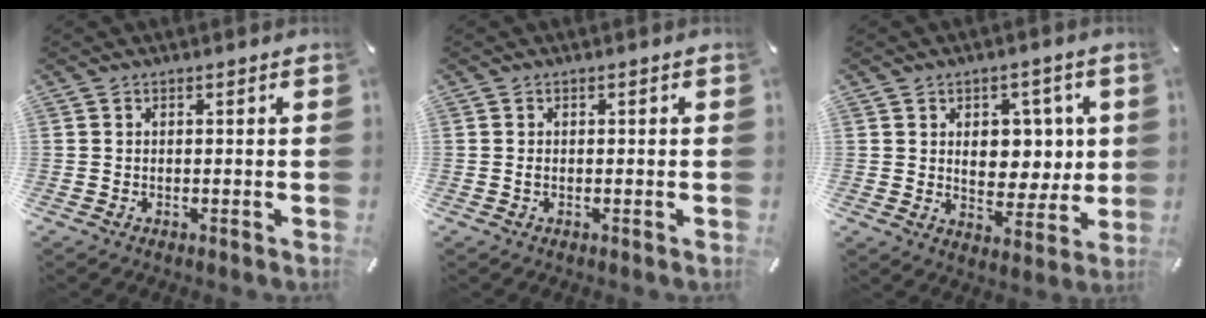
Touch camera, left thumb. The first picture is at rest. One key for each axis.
{"total": 0.6, "fx": -0.1, "fy": 0.3, "fz": 0.5, "tx": -0.010, "ty": -0.001, "tz": -0.003}
{"total": 8.6, "fx": 2.1, "fy": 6.8, "fz": 4.8, "tx": -0.059, "ty": -0.008, "tz": 0.035}